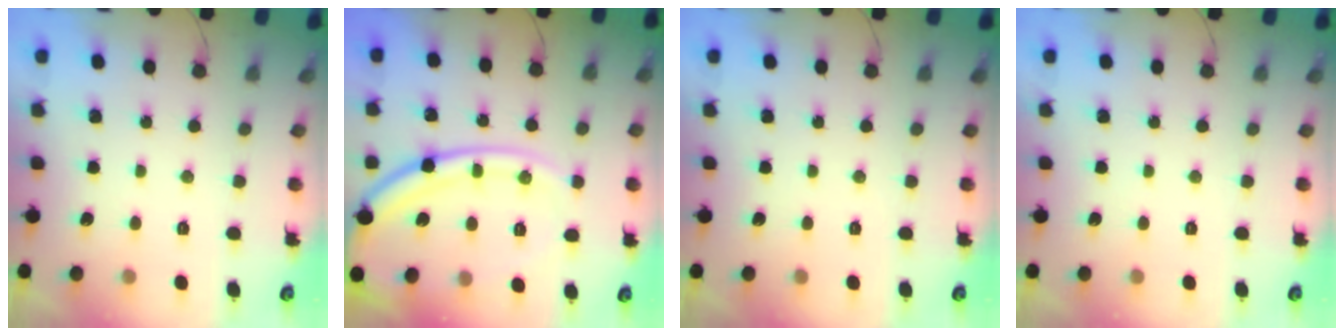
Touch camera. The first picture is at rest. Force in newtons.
{"total": 16.6, "press": 16.5, "slide": 2.2}
{"total": 0.0}
{"total": 0.0}